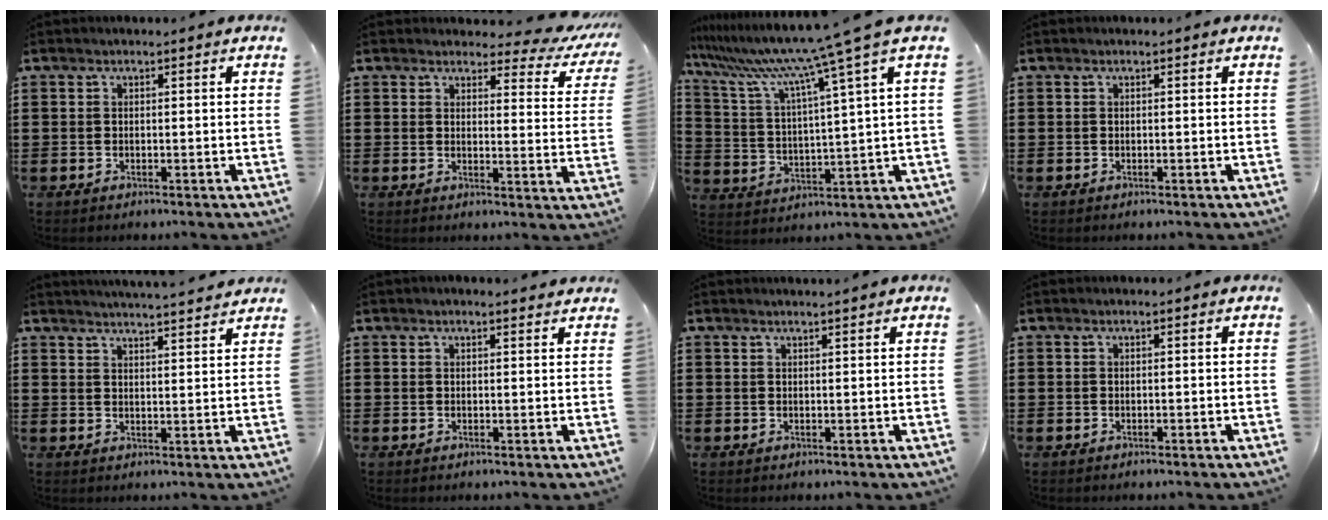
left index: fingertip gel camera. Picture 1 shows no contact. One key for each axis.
{"total": 4.0, "fx": 3.6, "fy": 0.9, "fz": 1.6, "tx": -0.031, "ty": -0.022, "tz": 0.060}
{"total": 10.5, "fx": 8.1, "fy": -1.4, "fz": 6.6, "tx": -0.160, "ty": -0.053, "tz": 0.125}
{"total": 0.0}
{"total": 3.6, "fx": 3.6, "fy": -0.6, "fz": 0.3, "tx": -0.017, "ty": -0.017, "tz": 0.063}
{"total": 1.3, "fx": 1.2, "fy": 0.1, "fz": 0.4, "tx": -0.009, "ty": 0.002, "tz": 0.022}
{"total": 1.2, "fx": 1.2, "fy": -0.2, "fz": 0.4, "tx": -0.007, "ty": -0.002, "tz": 0.022}
{"total": 0.0}